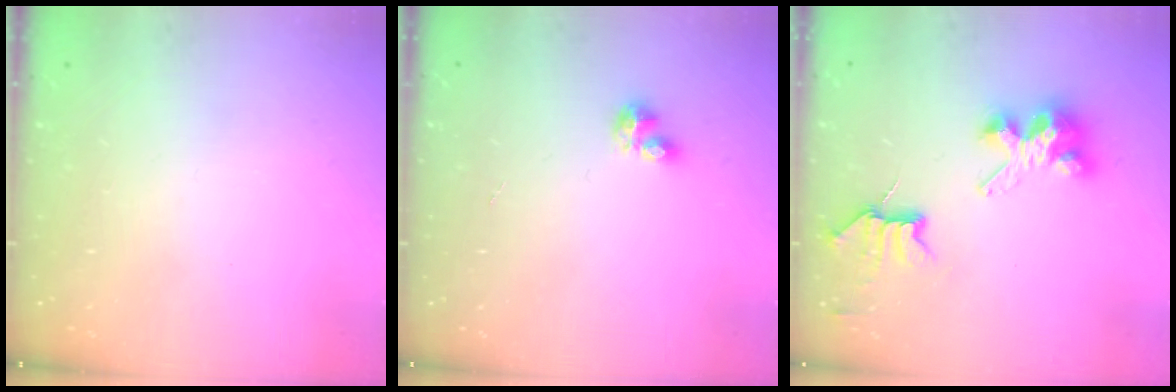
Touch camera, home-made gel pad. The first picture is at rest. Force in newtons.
{"total": 3.4, "press": 3.4, "slide": 0.3}
{"total": 6.1, "press": 6.1, "slide": 0.2}